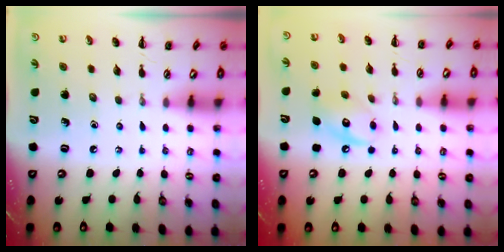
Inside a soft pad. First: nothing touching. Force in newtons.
{"total": 9.3, "press": 9.3, "slide": 0.9}